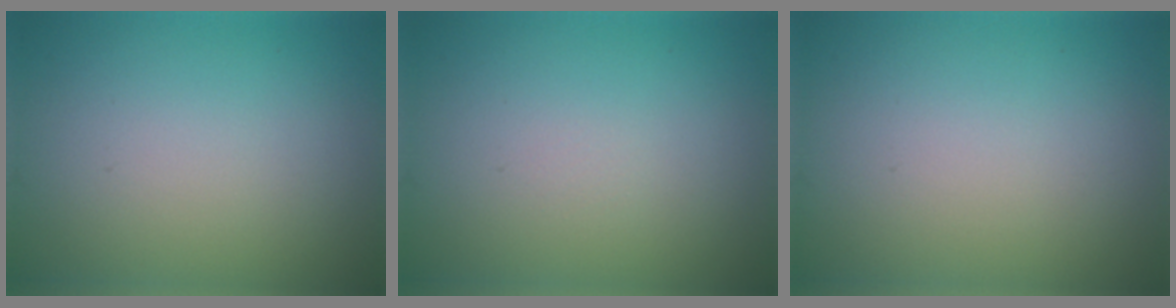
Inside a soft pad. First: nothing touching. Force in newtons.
{"total": 0.0}
{"total": 0.0}